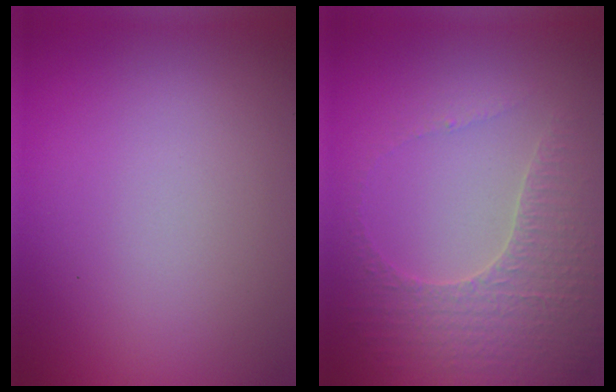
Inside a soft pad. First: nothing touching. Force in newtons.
{"total": 3.3, "press": 3.2, "slide": 0.9}